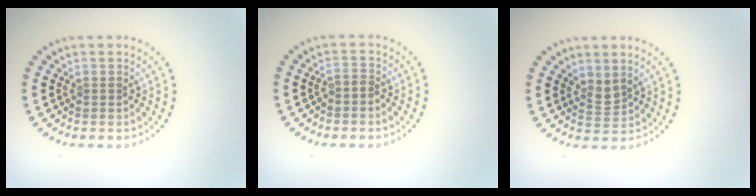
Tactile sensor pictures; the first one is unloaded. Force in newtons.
{"total": 0.9, "press": 0.5, "slide": 0.8}
{"total": 1.6, "press": 1.3, "slide": 1.1}